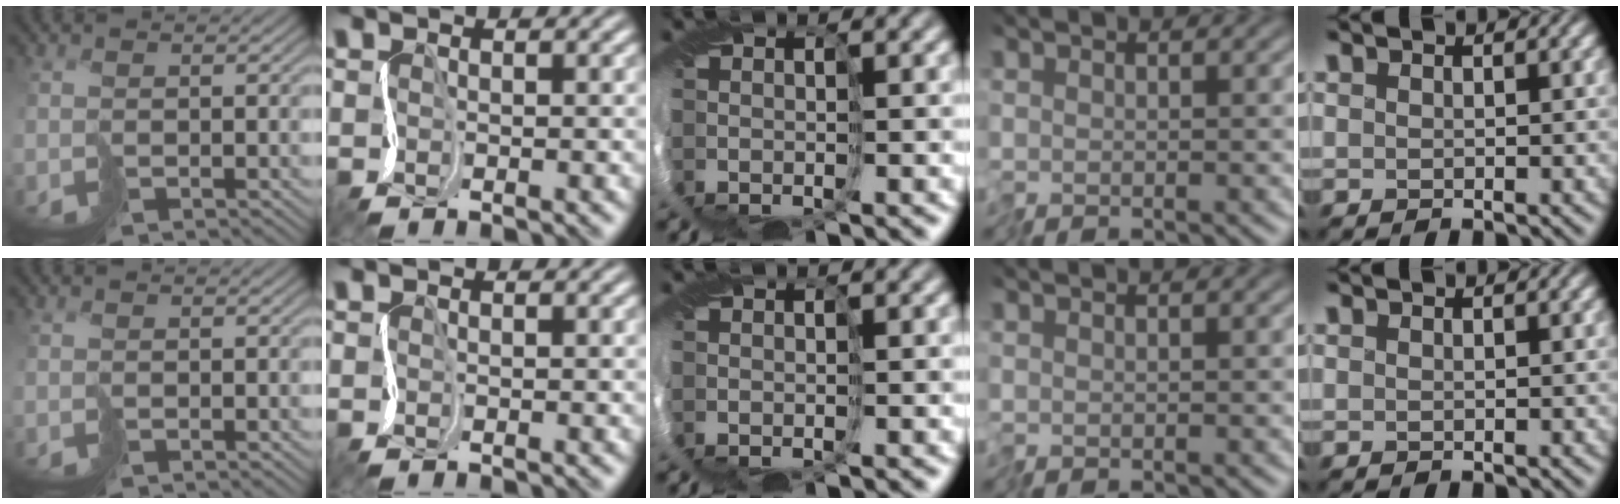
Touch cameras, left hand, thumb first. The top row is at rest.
{}